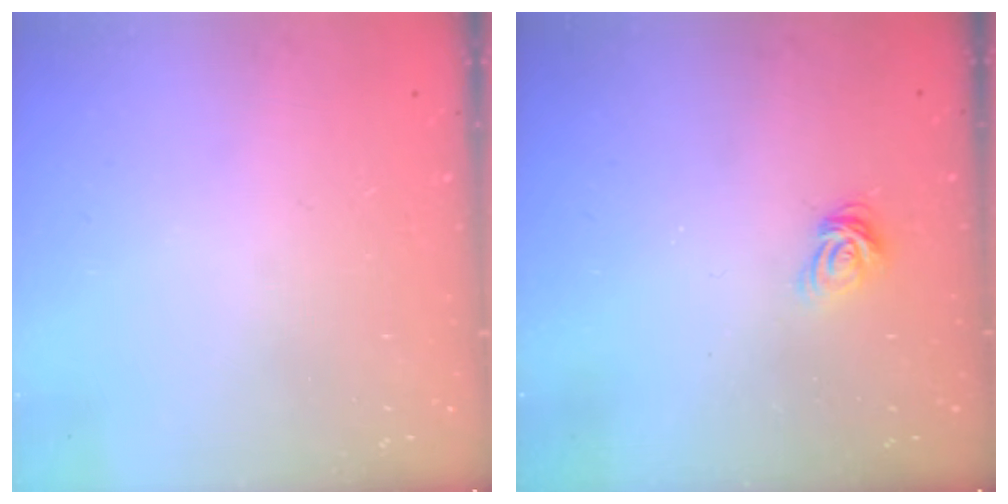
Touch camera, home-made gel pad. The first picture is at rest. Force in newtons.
{"total": 6.3, "press": 6.3, "slide": 0.5}